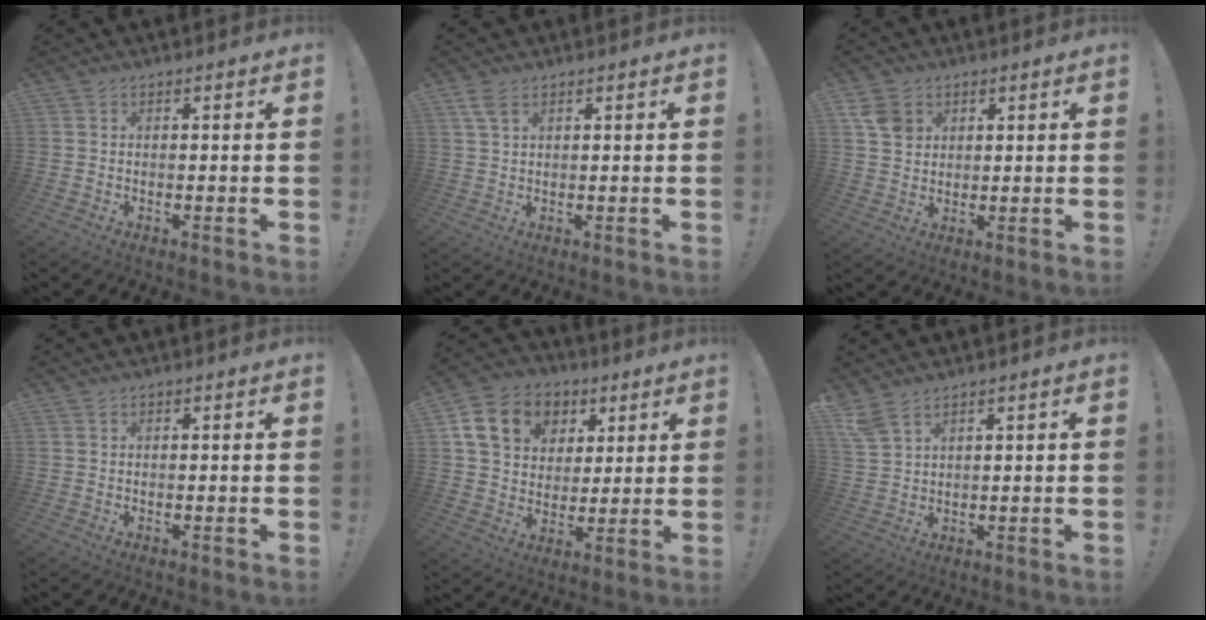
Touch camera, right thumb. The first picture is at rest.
{"total": 3.3, "force": [1.8, 1.6, 2.3], "torque": [-0.046, -0.002, 0.034]}
{"total": 6.7, "force": [2.9, 5.4, 2.8], "torque": [-0.033, -0.006, 0.058]}
{"total": 0.0}
{"total": 16.2, "force": [6.7, 12.6, 7.8], "torque": [-0.110, -0.018, 0.135]}
{"total": 5.2, "force": [3.9, 1.4, 3.2], "torque": [-0.072, -0.014, 0.079]}